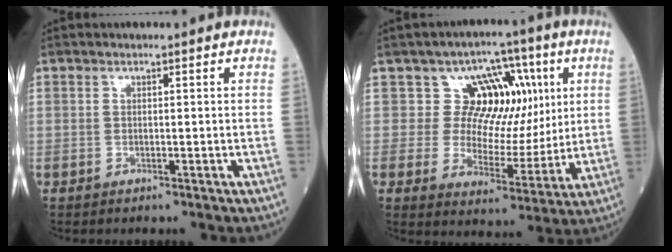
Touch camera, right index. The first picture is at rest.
{"total": 9.9, "force": [3.6, 7.5, 5.5], "torque": [-0.055, 0.025, 0.061]}